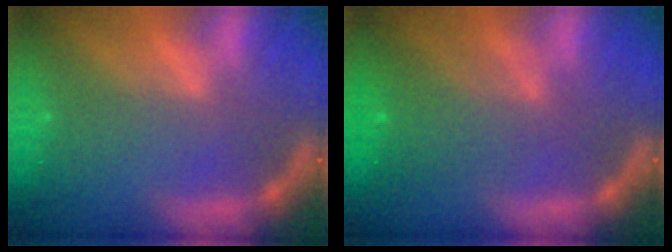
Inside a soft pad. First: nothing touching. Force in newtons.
{"total": 4.6}